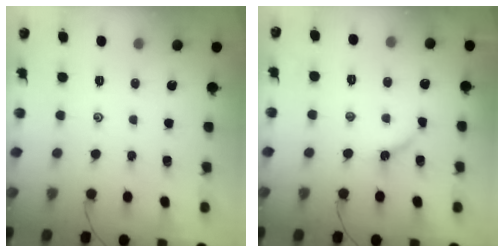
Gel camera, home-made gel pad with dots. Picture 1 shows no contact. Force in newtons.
{"total": 5.6, "press": 5.6, "slide": 0.4}